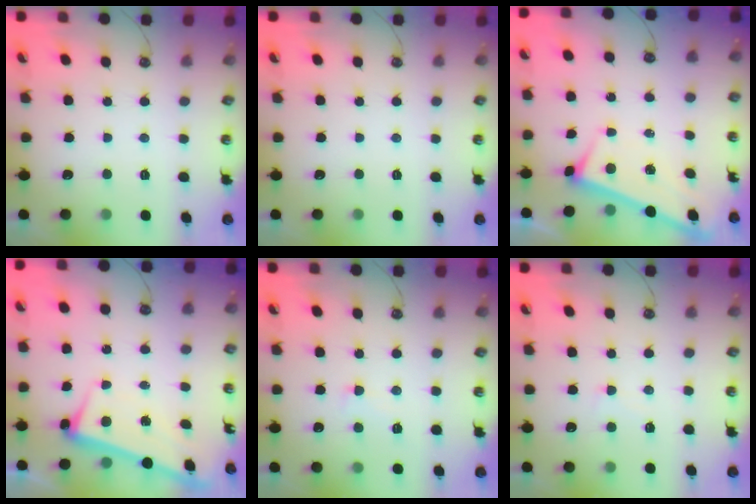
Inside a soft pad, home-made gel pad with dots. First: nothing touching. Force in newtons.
{"total": 0.0}
{"total": 3.0, "press": 3.0, "slide": 0.2}
{"total": 2.2, "press": 2.0, "slide": 0.9}
{"total": 2.3, "press": 2.2, "slide": 0.6}
{"total": 0.7, "press": 0.5, "slide": 0.5}